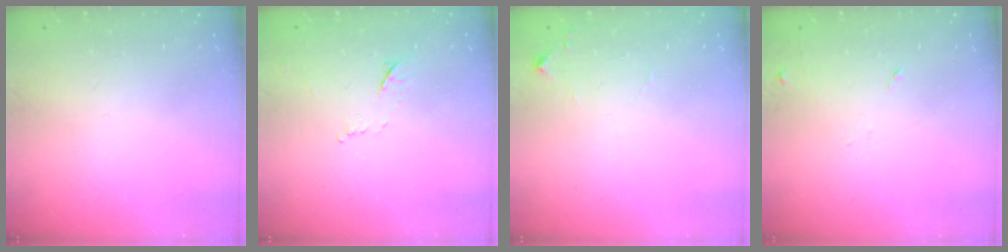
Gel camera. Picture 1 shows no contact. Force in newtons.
{"total": 7.6, "press": 7.6, "slide": 0.9}
{"total": 6.7, "press": 6.7, "slide": 0.9}
{"total": 6.1, "press": 6.1, "slide": 0.6}